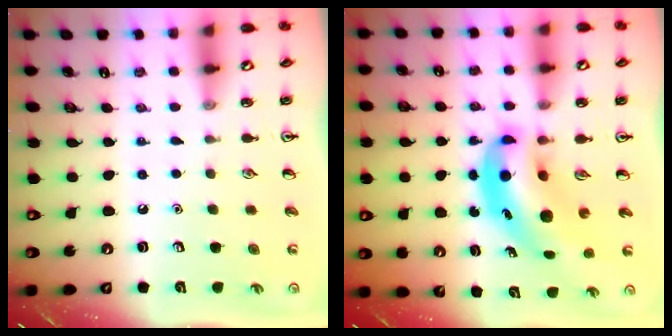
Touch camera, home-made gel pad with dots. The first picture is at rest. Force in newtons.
{"total": 9.7, "press": 9.3, "slide": 2.6}